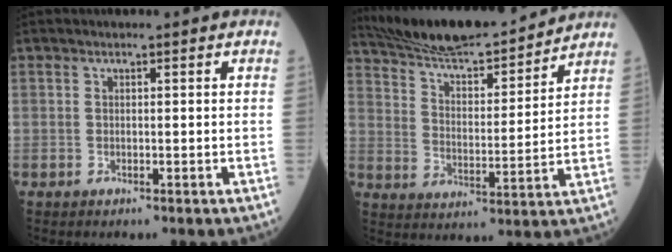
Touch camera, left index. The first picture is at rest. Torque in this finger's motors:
{"motor_torque": [0.39, -0.52, 0.08, 0.04]}